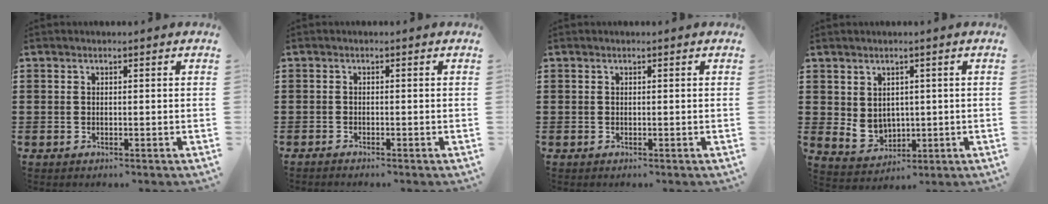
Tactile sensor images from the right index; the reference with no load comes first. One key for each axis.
{"total": 0.7, "fx": -0.7, "fy": 0.0, "fz": 0.1, "tx": -0.003, "ty": -0.001, "tz": -0.015}
{"total": 0.0}
{"total": 3.9, "fx": 1.2, "fy": 3.3, "fz": 1.7, "tx": -0.036, "ty": -0.001, "tz": 0.023}